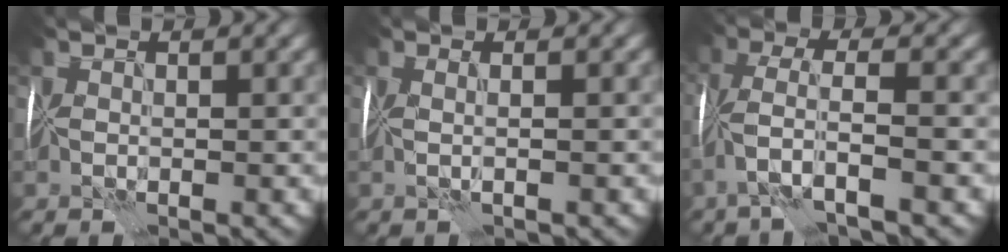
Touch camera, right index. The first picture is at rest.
{"total": 1.4, "force": [0.4, 0.4, 1.3], "torque": [-0.015, 0.004, -0.007]}
{"total": 3.9, "force": [-1.8, 0.6, 3.4], "torque": [-0.073, 0.010, -0.044]}